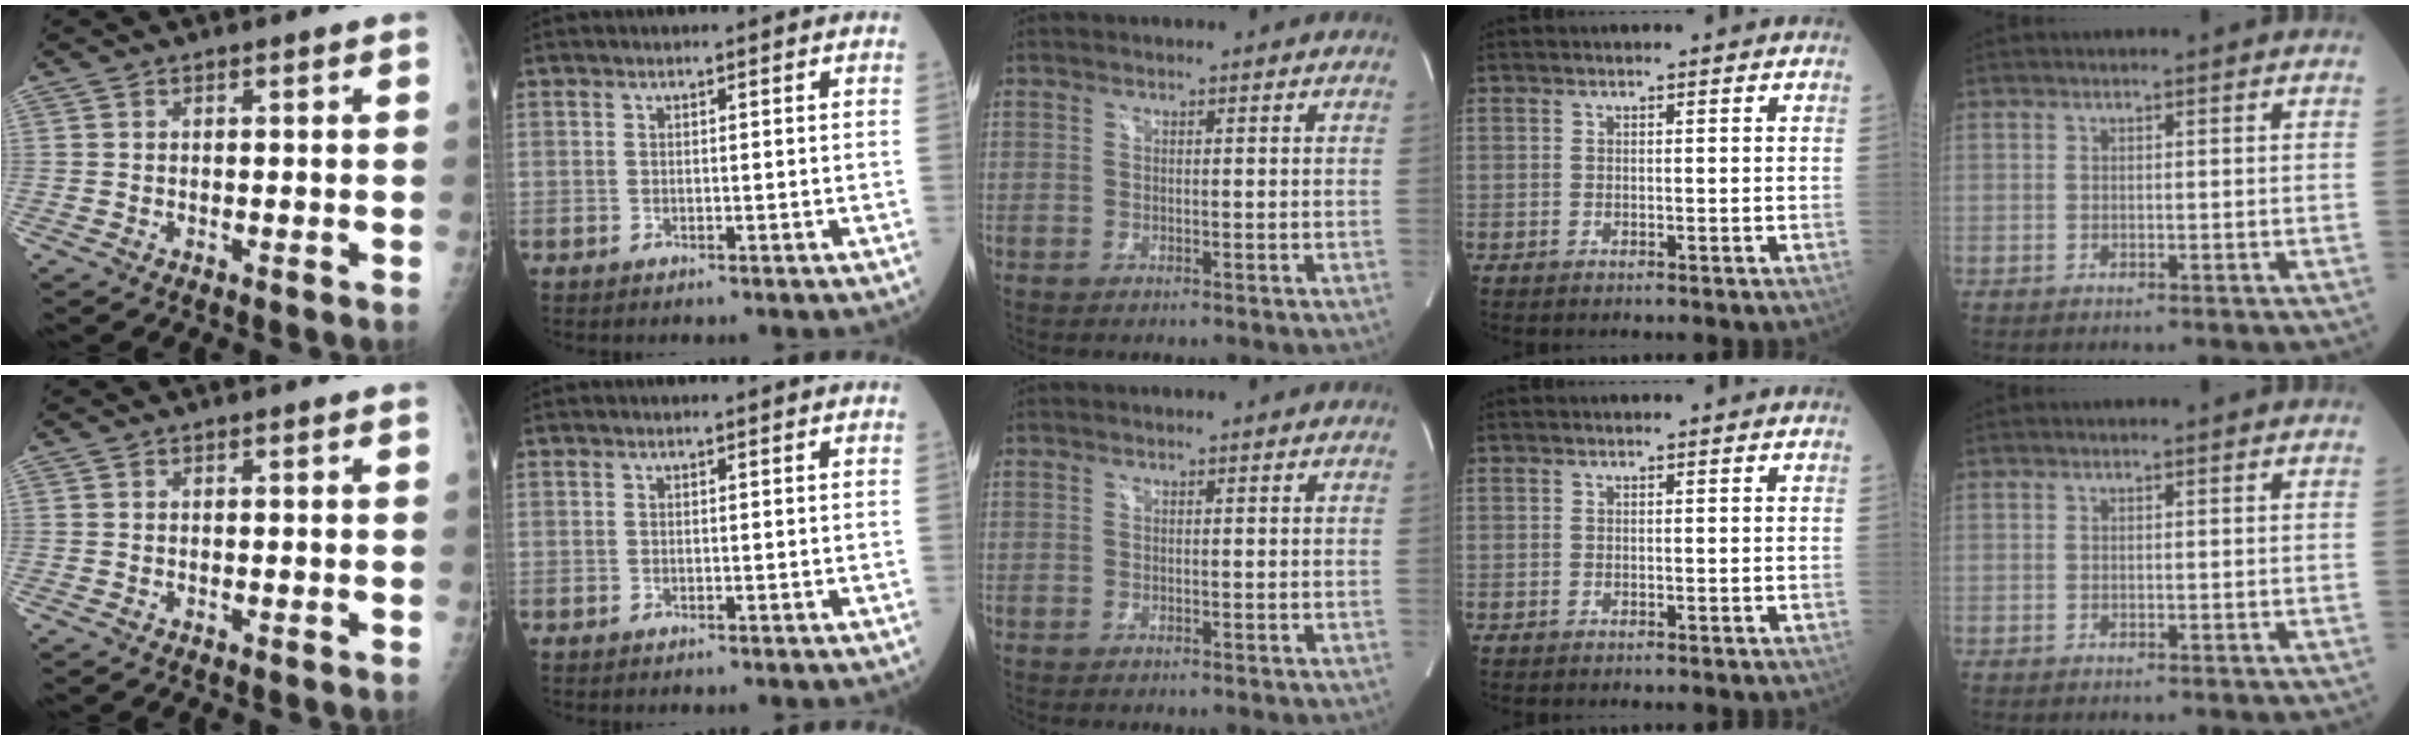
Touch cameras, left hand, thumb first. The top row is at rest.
{}